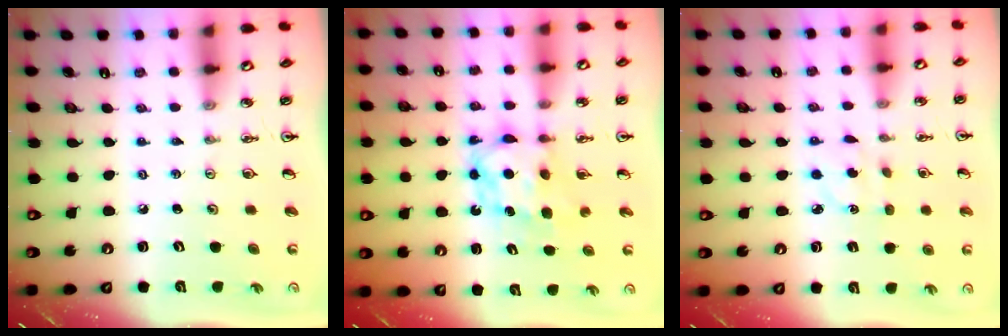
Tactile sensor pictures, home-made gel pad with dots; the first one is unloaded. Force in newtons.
{"total": 6.1, "press": 6.0, "slide": 0.4}
{"total": 3.6, "press": 3.5, "slide": 0.7}